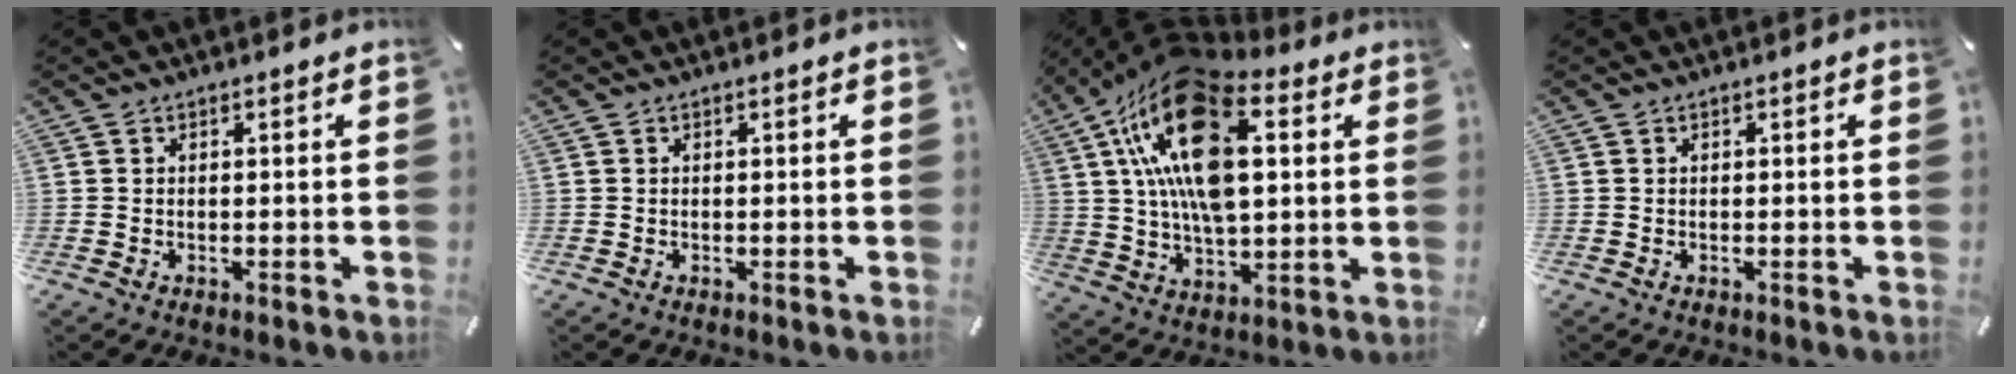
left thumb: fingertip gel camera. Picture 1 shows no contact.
{"total": 0.0}
{"total": 22.8, "force": [7.3, 12.6, 17.5], "torque": [-0.346, -0.015, 0.118]}
{"total": 0.0}